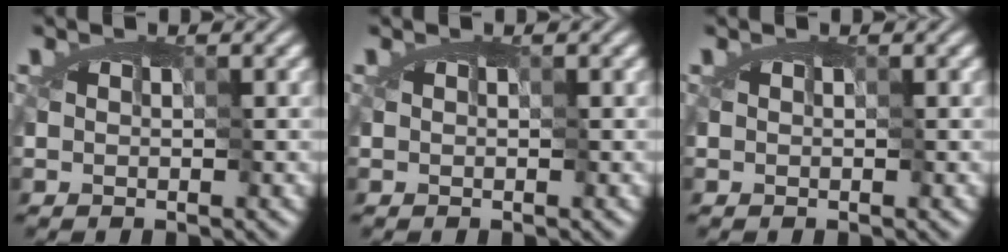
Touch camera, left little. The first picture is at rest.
{"total": 0.0}
{"total": 0.0}